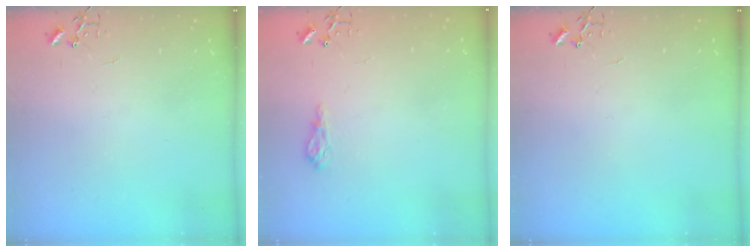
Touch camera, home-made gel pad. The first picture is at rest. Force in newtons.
{"total": 5.5, "press": 5.5, "slide": 0.9}
{"total": 0.0}